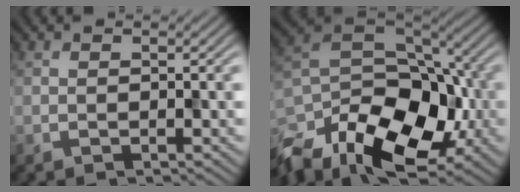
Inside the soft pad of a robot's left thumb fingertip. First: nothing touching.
{"total": 16.0, "force": [-8.1, 10.1, 9.3], "torque": [-0.222, -0.038, -0.139]}